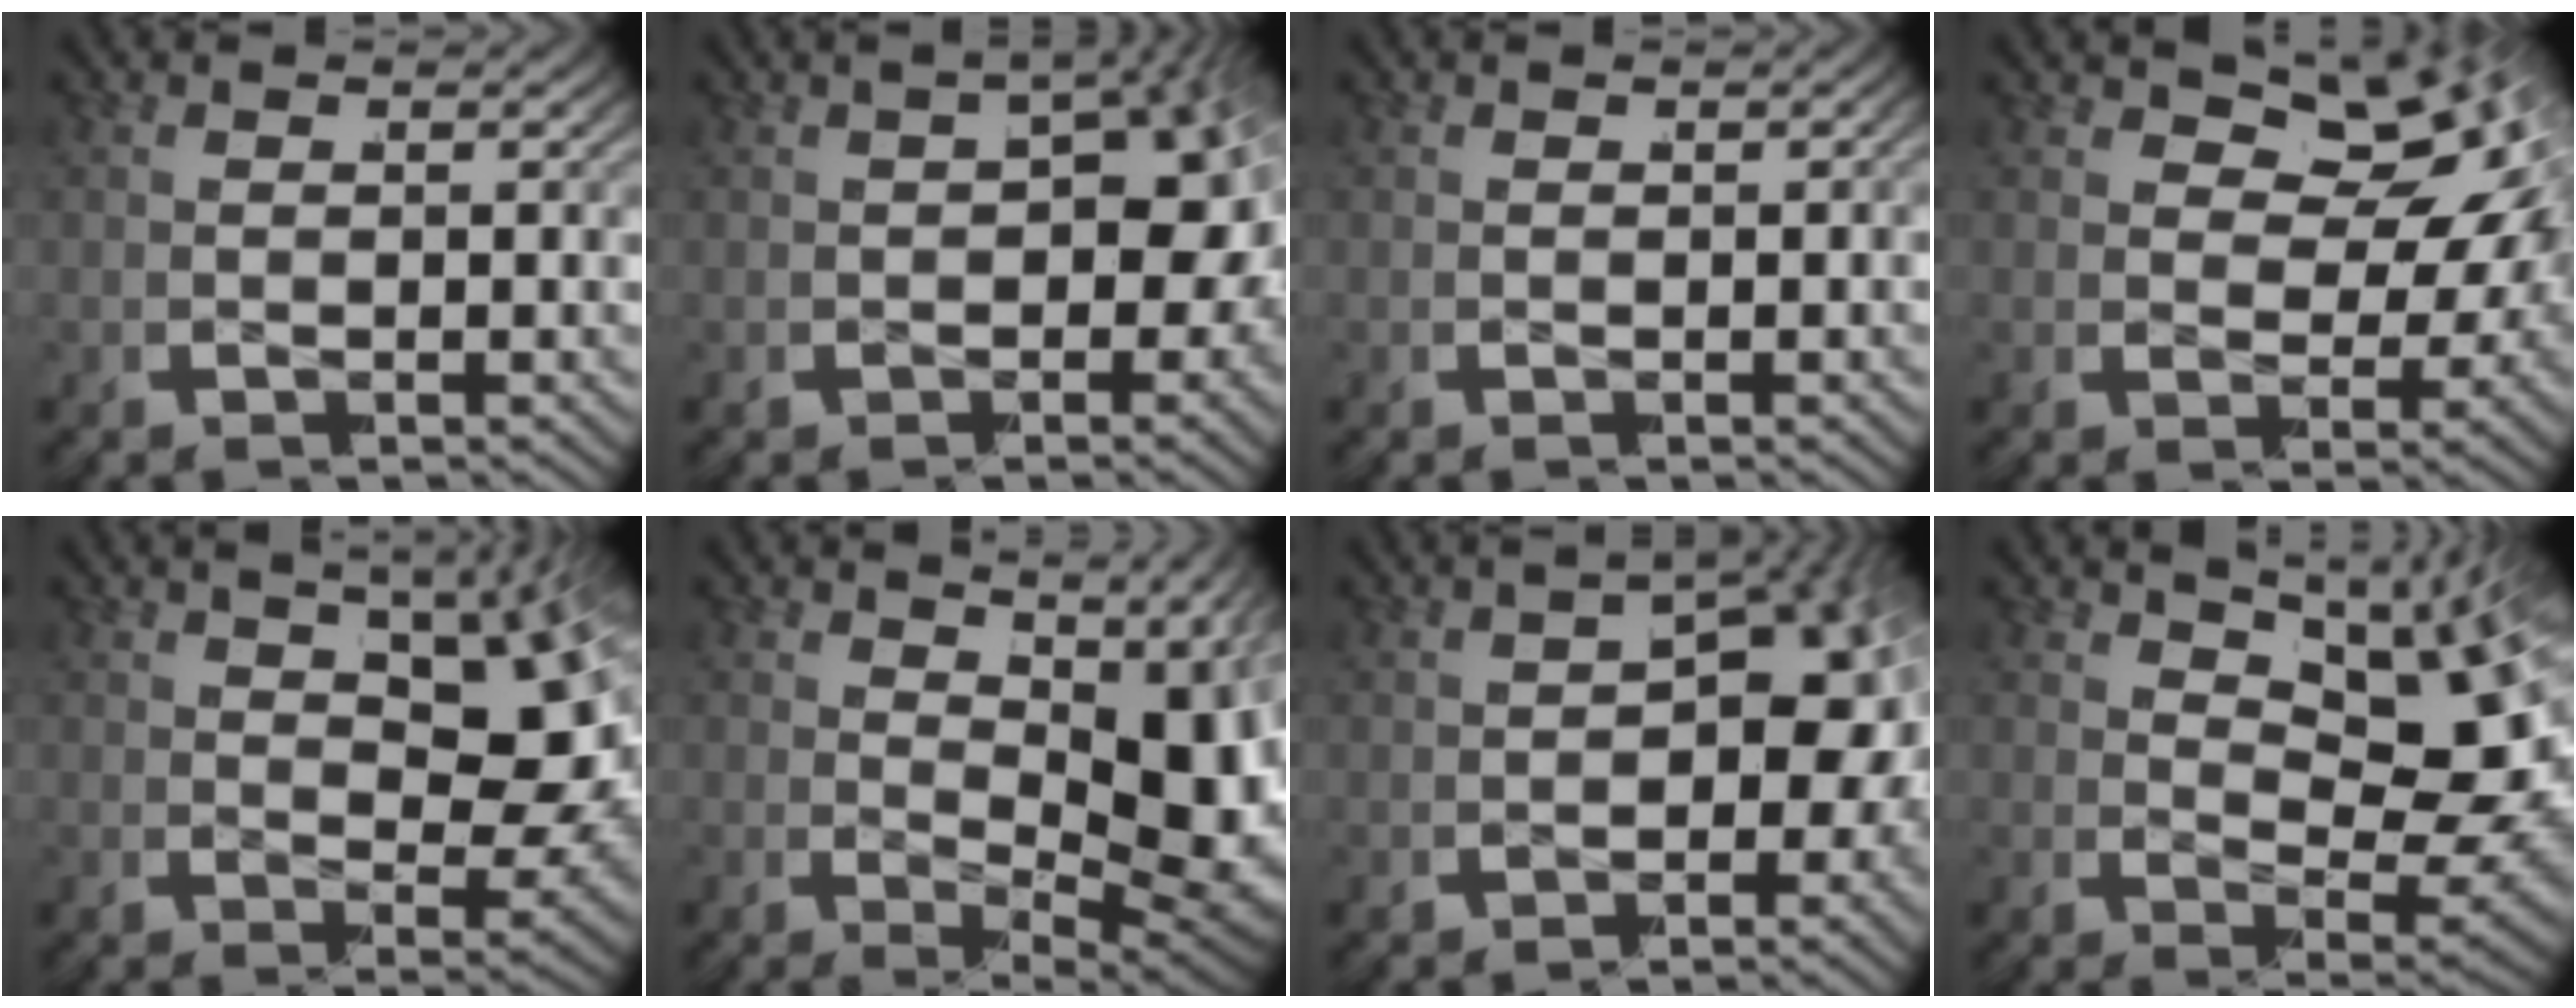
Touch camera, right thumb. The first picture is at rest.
{"total": 9.3, "force": [-0.8, 5.1, 7.8], "torque": [-0.101, -0.011, -0.002]}
{"total": 0.0}
{"total": 10.3, "force": [2.2, 6.3, 7.8], "torque": [-0.096, 0.000, 0.032]}
{"total": 7.8, "force": [1.0, 3.4, 6.9], "torque": [-0.093, -0.008, 0.025]}
{"total": 10.7, "force": [-0.6, 4.9, 9.5], "torque": [-0.154, -0.026, 0.015]}
{"total": 10.7, "force": [-0.9, 6.6, 8.3], "torque": [-0.113, -0.014, -0.008]}
{"total": 11.4, "force": [0.8, 5.5, 9.9], "torque": [-0.148, -0.008, 0.029]}